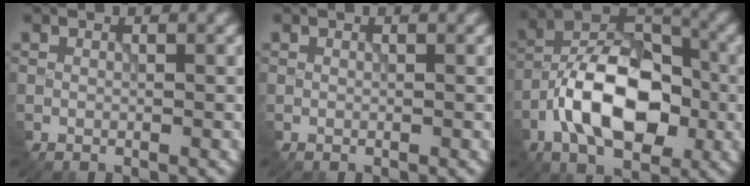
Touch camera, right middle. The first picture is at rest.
{"total": 0.0}
{"total": 10.2, "force": [-3.5, 5.7, 7.7], "torque": [-0.139, 0.019, -0.073]}